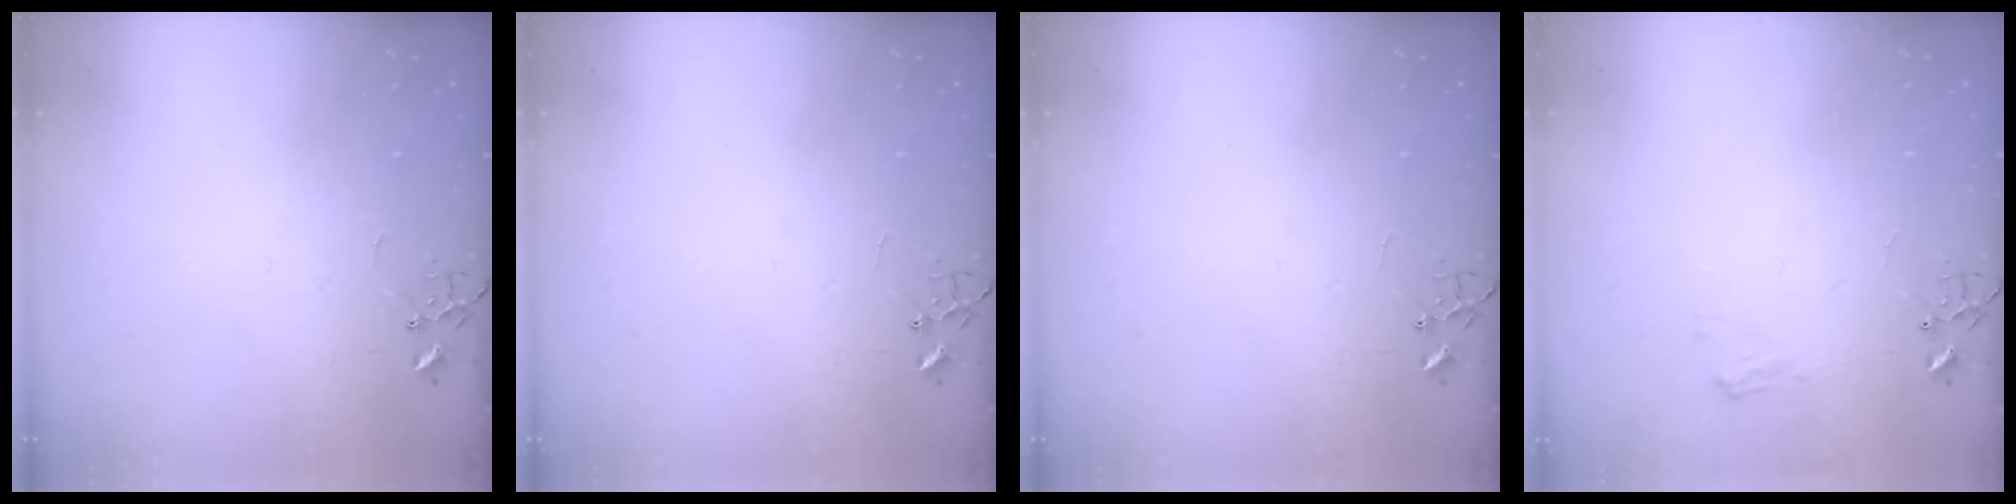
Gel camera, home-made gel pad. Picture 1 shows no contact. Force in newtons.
{"total": 0.0}
{"total": 0.0}
{"total": 6.4, "press": 6.4, "slide": 0.2}